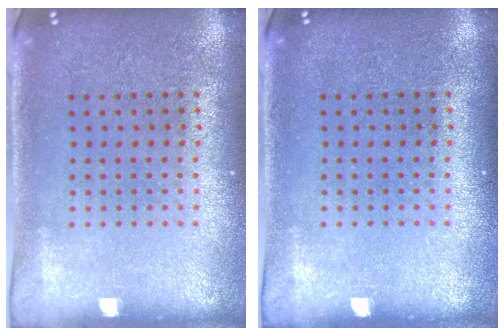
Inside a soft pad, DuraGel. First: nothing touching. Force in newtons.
{"total": 0.0}